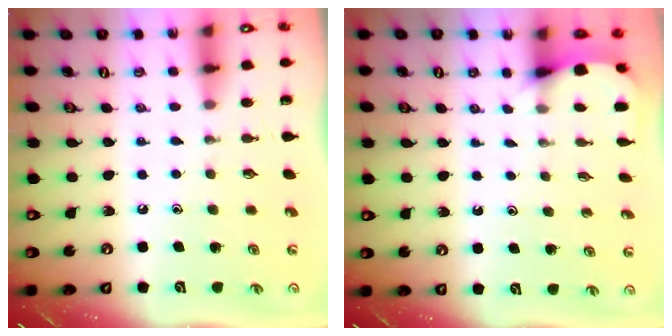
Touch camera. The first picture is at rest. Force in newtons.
{"total": 2.8, "press": 2.8, "slide": 0.3}